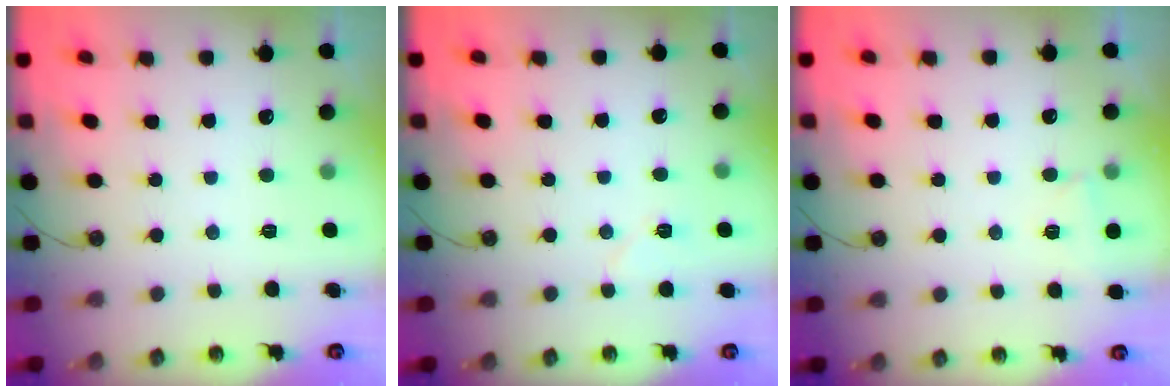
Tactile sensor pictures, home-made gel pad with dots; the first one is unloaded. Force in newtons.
{"total": 5.2, "press": 5.0, "slide": 1.4}
{"total": 3.0, "press": 2.8, "slide": 0.9}